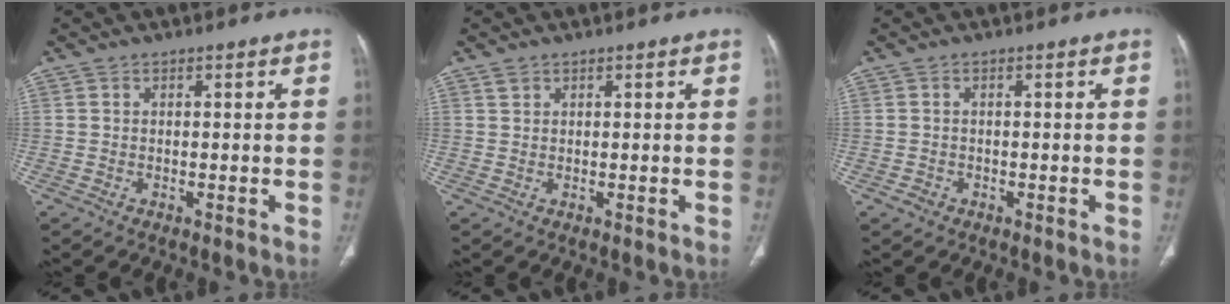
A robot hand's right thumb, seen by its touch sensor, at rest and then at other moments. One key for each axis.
{"total": 1.0, "fx": 0.7, "fy": 0.6, "fz": 0.3, "tx": -0.003, "ty": 0.002, "tz": 0.014}
{"total": 1.3, "fx": -0.6, "fy": 1.1, "fz": 0.3, "tx": -0.006, "ty": 0.006, "tz": -0.011}